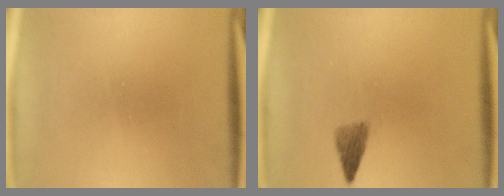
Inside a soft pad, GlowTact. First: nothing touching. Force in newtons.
{"total": 2.2}